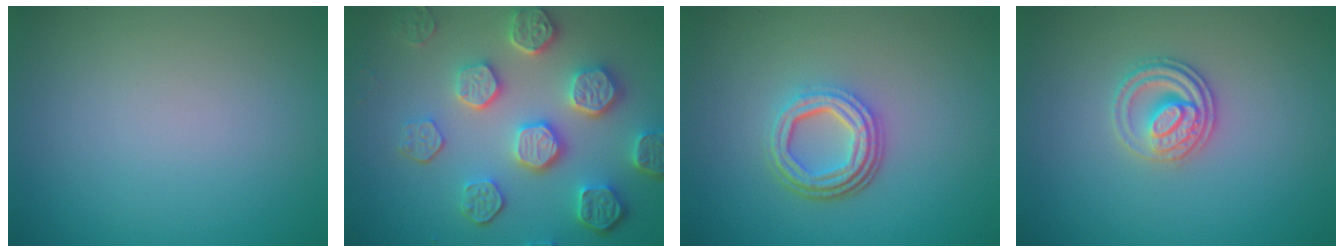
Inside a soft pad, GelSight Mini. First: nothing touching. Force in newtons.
{"total": 6.9, "press": 5.6, "slide": 4.1}
{"total": 4.7, "press": 3.4, "slide": 3.2}
{"total": 2.7, "press": 2.5, "slide": 0.9}